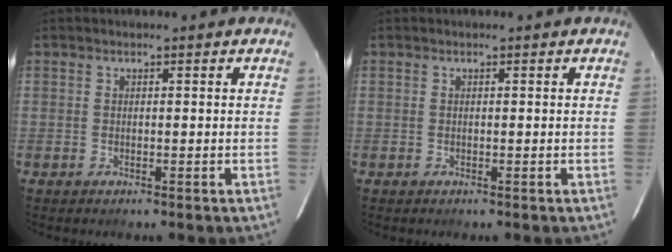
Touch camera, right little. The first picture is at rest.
{"total": 0.0}